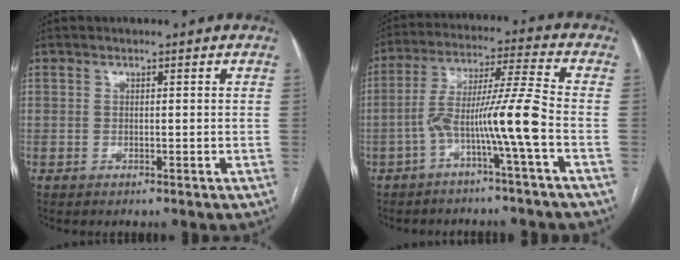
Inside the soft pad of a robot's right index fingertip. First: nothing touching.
{"total": 10.0, "force": [-3.7, -1.5, 9.2], "torque": [-0.173, 0.024, -0.067]}